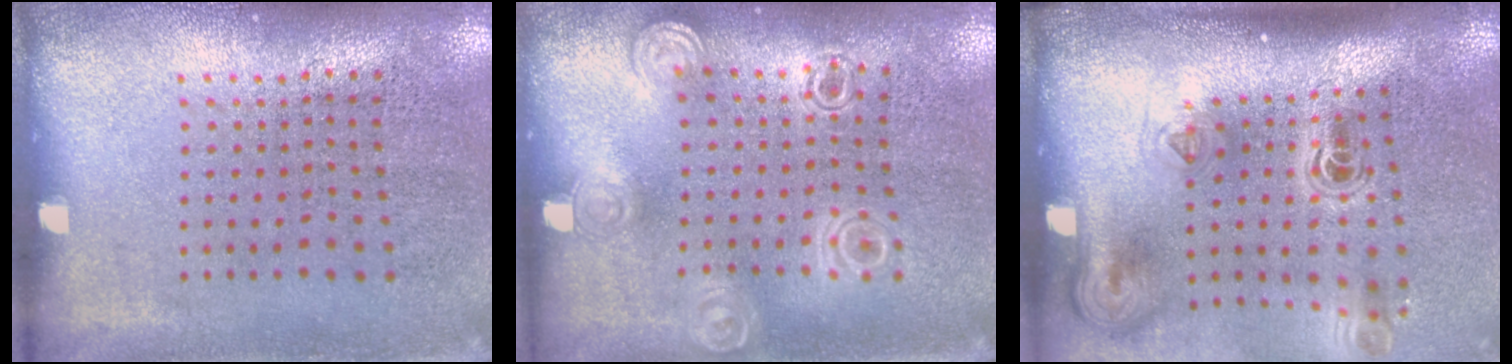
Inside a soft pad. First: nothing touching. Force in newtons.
{"total": 1.3, "press": 1.2, "slide": 0.4}
{"total": 2.3, "press": 1.5, "slide": 1.7}